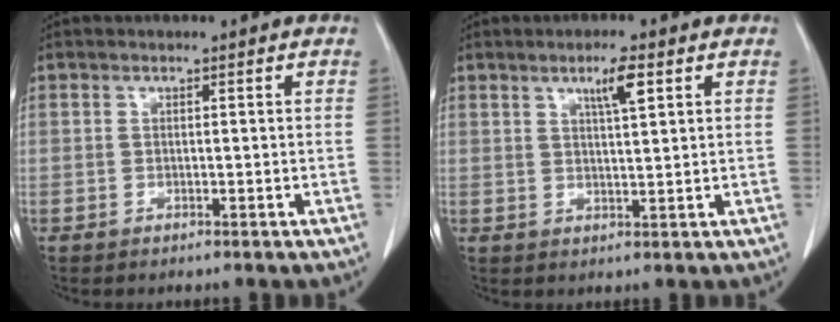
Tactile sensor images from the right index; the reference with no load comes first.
{"total": 4.0, "force": [2.1, 0.3, 3.4], "torque": [-0.058, -0.001, 0.035]}